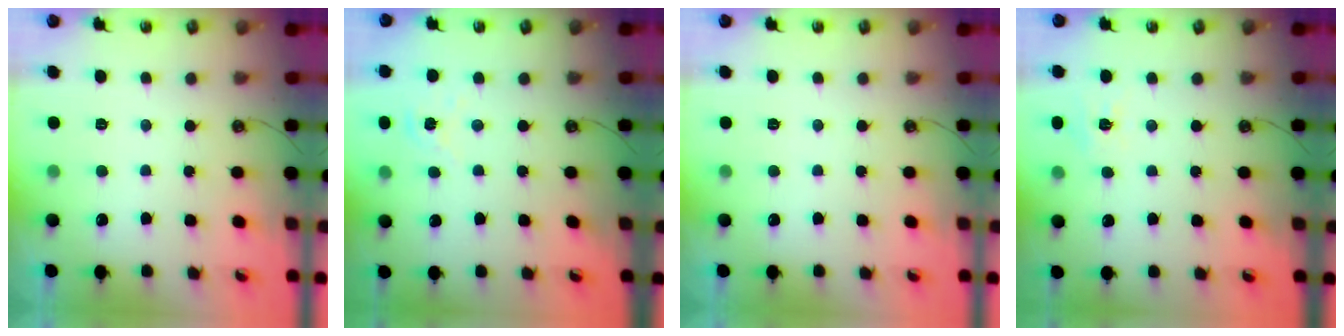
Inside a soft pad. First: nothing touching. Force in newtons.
{"total": 4.3, "press": 4.3, "slide": 0.5}
{"total": 0.0}
{"total": 7.1, "press": 7.1, "slide": 0.7}